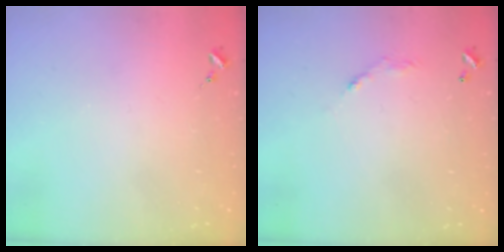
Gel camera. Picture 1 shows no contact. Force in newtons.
{"total": 5.7, "press": 5.7, "slide": 0.4}